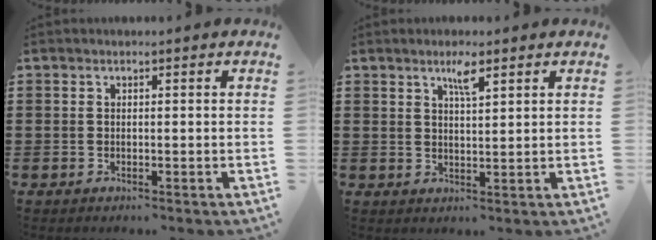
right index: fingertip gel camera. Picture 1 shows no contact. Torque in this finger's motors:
{"motor_torque": [0.31, -0.11, 0.13, 0.07]}